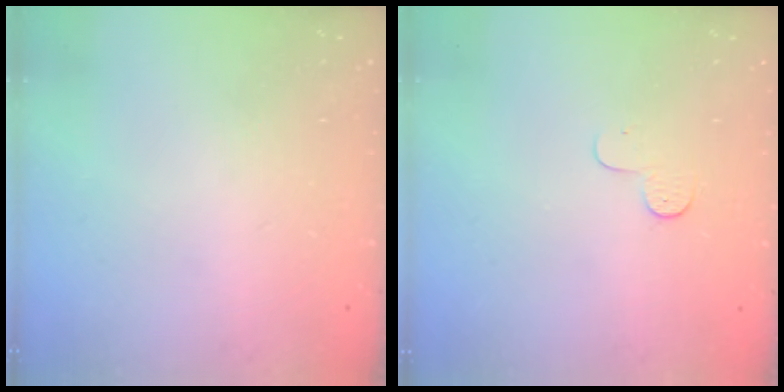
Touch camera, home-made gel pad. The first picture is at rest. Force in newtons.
{"total": 4.5, "press": 4.5, "slide": 0.3}